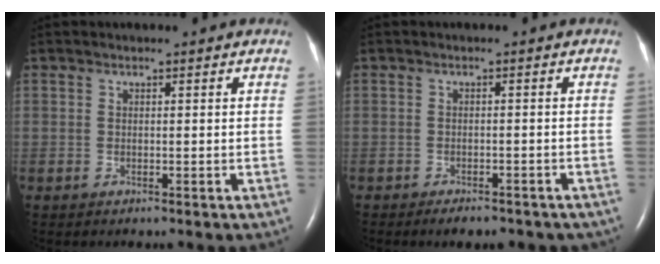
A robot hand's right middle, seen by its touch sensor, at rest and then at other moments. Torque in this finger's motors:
{"motor_torque": [0.14, -0.13, 0.04, 0.01]}